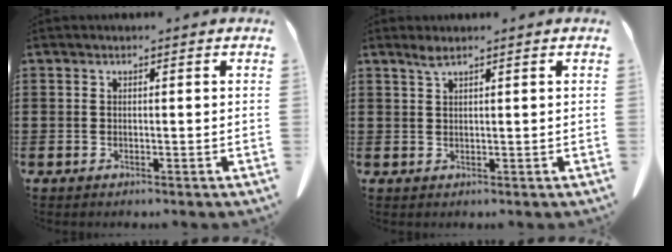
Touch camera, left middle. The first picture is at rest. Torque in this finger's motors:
{"motor_torque": [0.29, -0.05, 0.01, 0.02]}